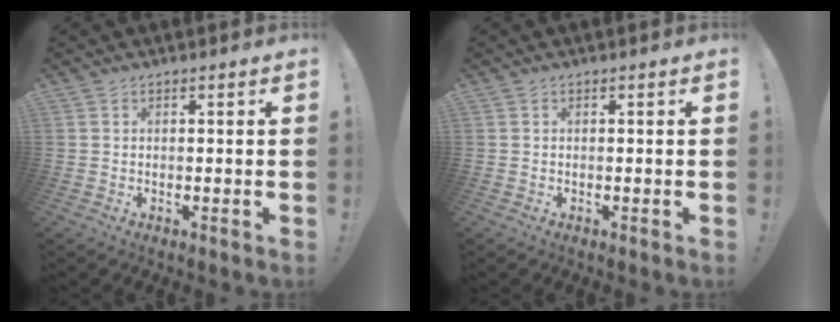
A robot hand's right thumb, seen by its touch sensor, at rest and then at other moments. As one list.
[{"total": 0.0}]